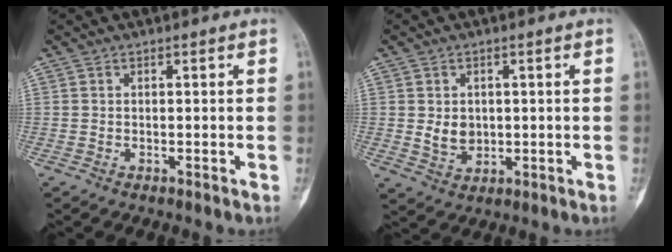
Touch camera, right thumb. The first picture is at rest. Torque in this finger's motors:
{"motor_torque": [0.26, 0.26, 0.27, -0.03, 0.01]}